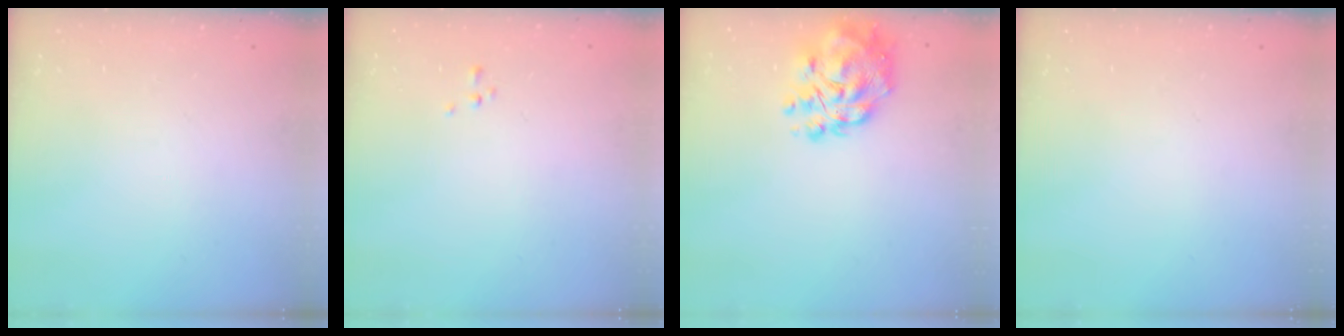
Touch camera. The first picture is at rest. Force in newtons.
{"total": 0.7, "press": 0.6, "slide": 0.1}
{"total": 11.8, "press": 11.5, "slide": 2.7}
{"total": 0.0}